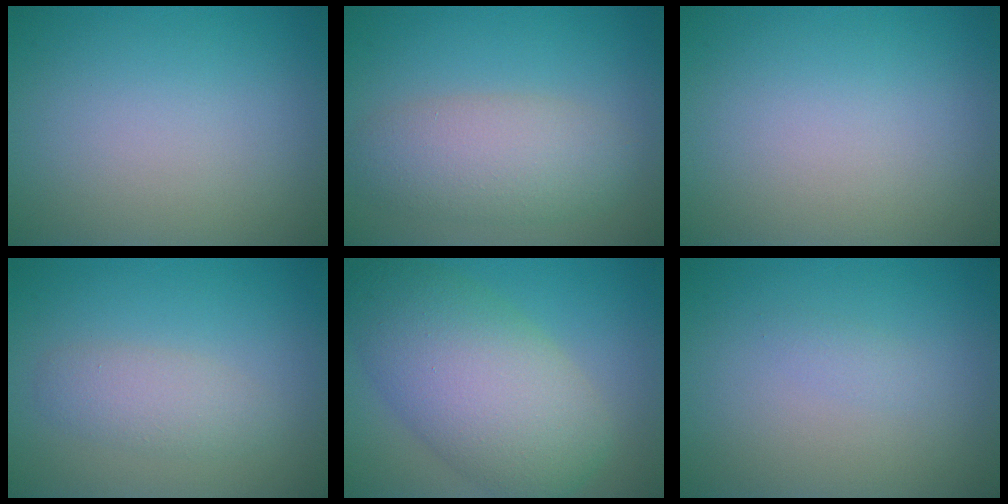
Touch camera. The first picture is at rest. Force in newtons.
{"total": 4.9, "press": 4.8, "slide": 0.4}
{"total": 0.0}
{"total": 2.3, "press": 2.3, "slide": 0.1}
{"total": 9.7, "press": 9.7, "slide": 0.4}
{"total": 0.7, "press": 0.7, "slide": 0.0}